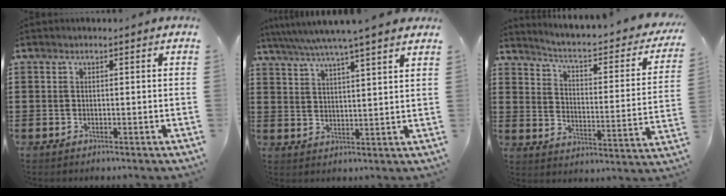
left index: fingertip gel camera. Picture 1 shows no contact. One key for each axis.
{"total": 5.8, "fx": 4.9, "fy": -0.7, "fz": 3.0, "tx": -0.072, "ty": -0.022, "tz": 0.084}
{"total": 3.5, "fx": 2.7, "fy": 0.3, "fz": 2.3, "tx": -0.061, "ty": -0.031, "tz": 0.032}